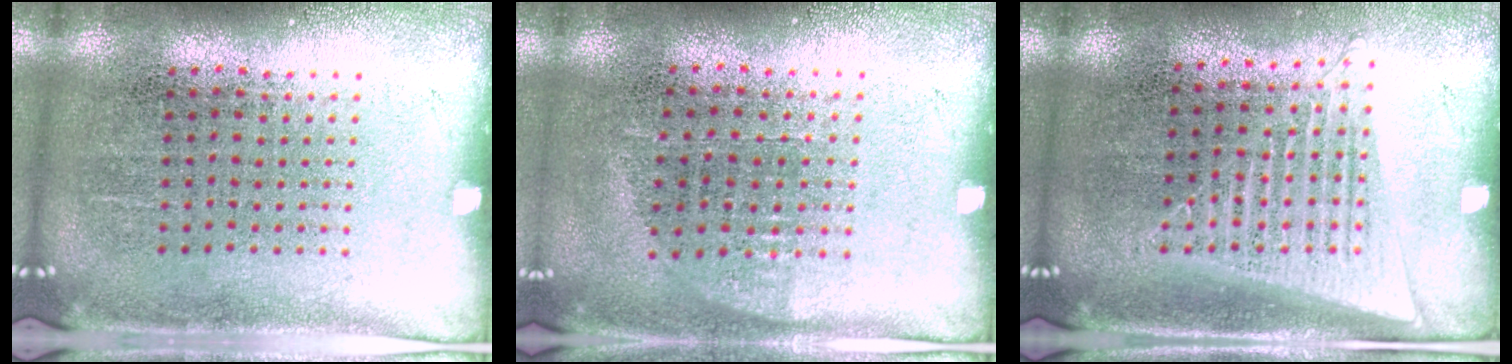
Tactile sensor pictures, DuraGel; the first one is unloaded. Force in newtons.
{"total": 0.6, "press": 0.6, "slide": 0.3}
{"total": 1.4, "press": 1.3, "slide": 0.5}